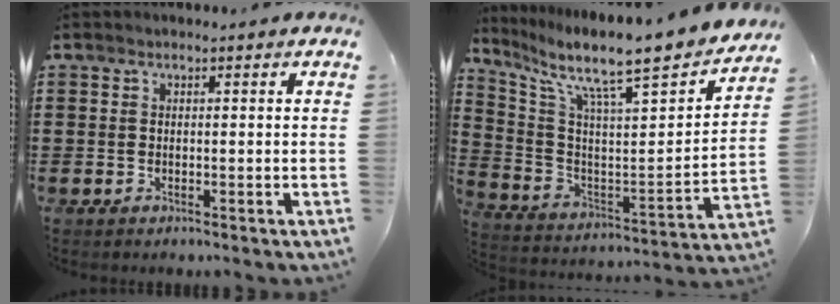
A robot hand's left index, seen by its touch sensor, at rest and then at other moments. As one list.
[{"total": 9.4, "force": [7.6, 1.1, 5.3], "torque": [-0.125, -0.074, 0.114]}]